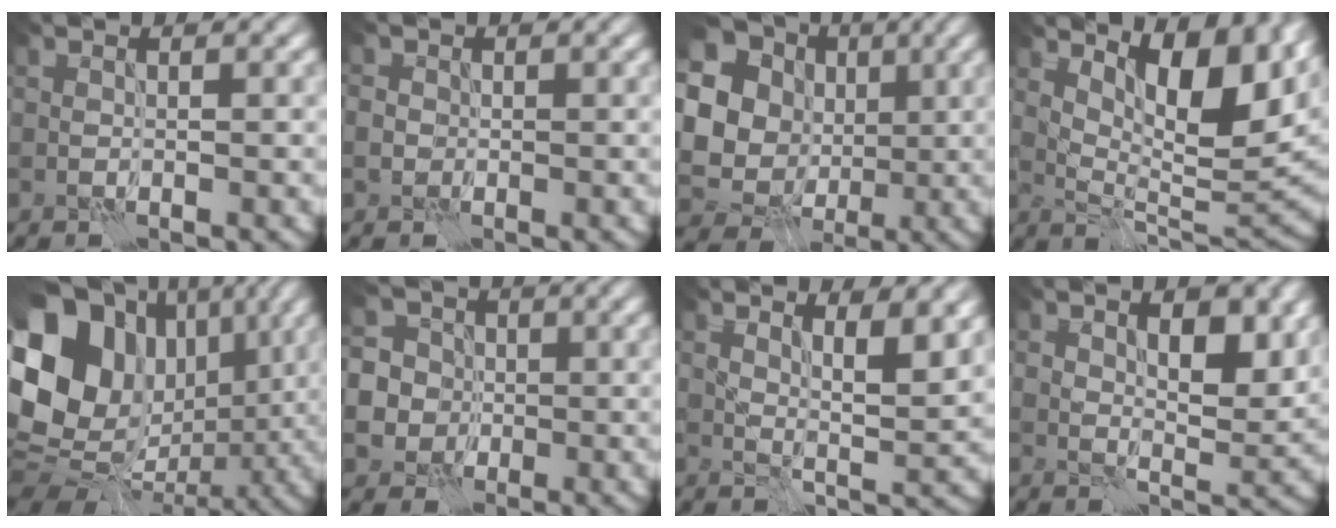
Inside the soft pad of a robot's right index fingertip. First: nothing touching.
{"total": 1.0, "force": [-0.2, 1.0, 0.3], "torque": [-0.004, 0.000, -0.008]}
{"total": 17.8, "force": [3.4, 16.2, 6.7], "torque": [-0.186, 0.012, 0.037]}
{"total": 11.7, "force": [5.5, 4.0, 9.5], "torque": [-0.151, 0.002, 0.097]}
{"total": 19.3, "force": [3.7, 15.1, 11.4], "torque": [-0.224, 0.025, 0.076]}
{"total": 7.3, "force": [-0.4, 6.9, 2.3], "torque": [-0.040, 0.022, -0.031]}
{"total": 4.9, "force": [2.4, 1.2, 4.1], "torque": [-0.058, 0.000, 0.038]}
{"total": 4.8, "force": [2.0, 2.0, 4.0], "torque": [-0.059, -0.003, 0.034]}